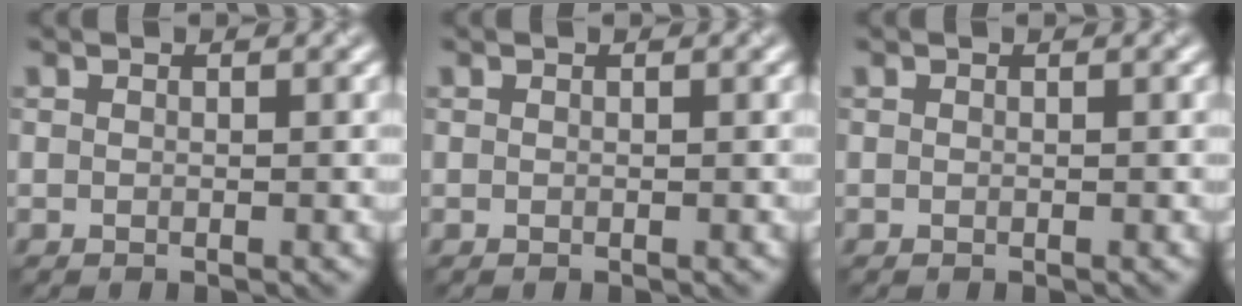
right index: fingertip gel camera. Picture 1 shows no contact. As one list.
[{"total": 0.0}, {"total": 0.0}]